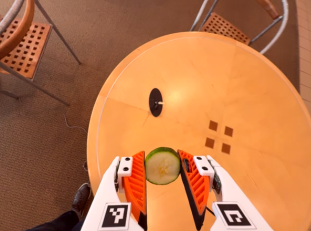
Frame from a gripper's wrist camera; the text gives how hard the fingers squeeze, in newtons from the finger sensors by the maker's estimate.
{"total": 9.8, "left": 10.4, "right": 9.1}